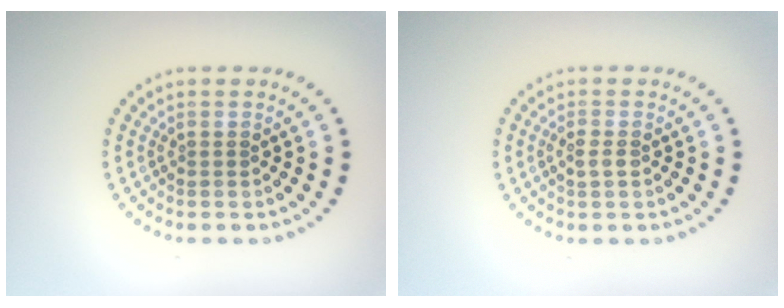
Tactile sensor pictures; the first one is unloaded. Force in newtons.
{"total": 1.2, "press": 1.2, "slide": 0.0}